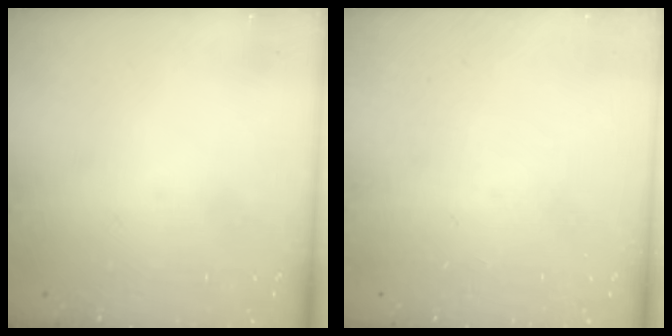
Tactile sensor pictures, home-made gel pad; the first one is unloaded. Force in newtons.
{"total": 0.0}